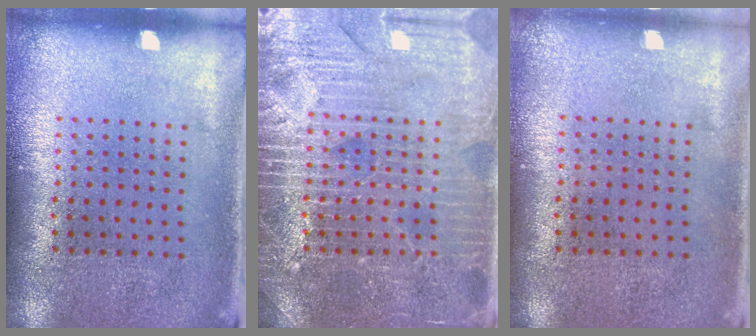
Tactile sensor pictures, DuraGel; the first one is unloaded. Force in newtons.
{"total": 4.0, "press": 4.0, "slide": 0.4}
{"total": 0.0}